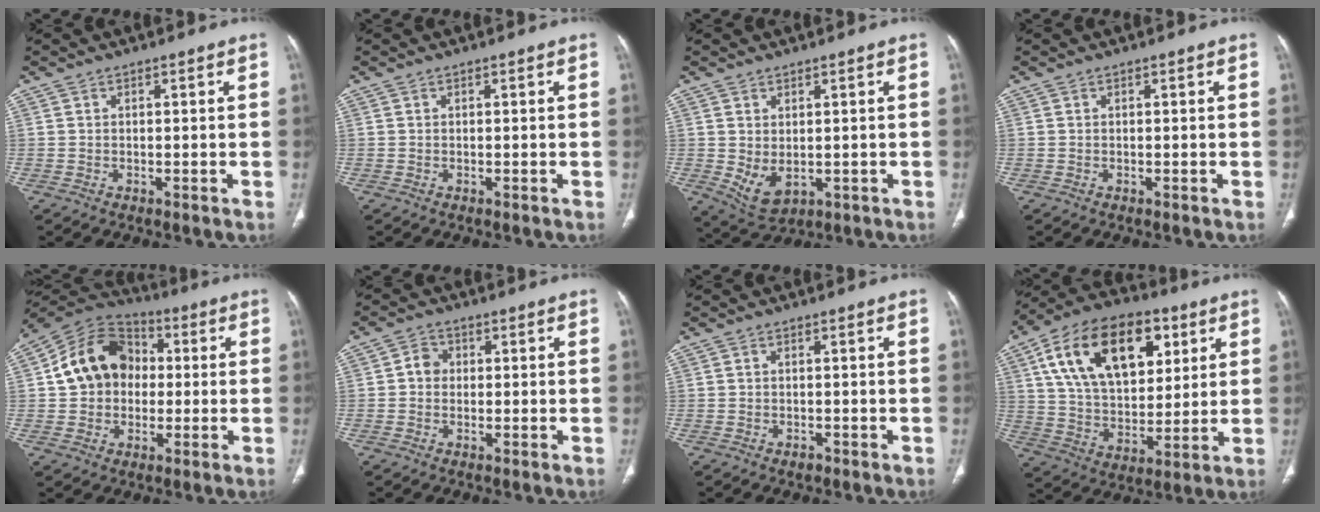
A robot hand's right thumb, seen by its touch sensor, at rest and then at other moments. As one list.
[{"total": 0.0}, {"total": 5.5, "force": [-0.3, 3.4, 4.3], "torque": [-0.074, -0.007, 0.019]}, {"total": 0.0}, {"total": 14.7, "force": [0.9, 12.0, 8.6], "torque": [-0.119, 0.029, 0.005]}, {"total": 3.0, "force": [0.0, 2.7, 1.3], "torque": [-0.007, 0.010, -0.007]}, {"total": 1.1, "force": [-0.7, 0.7, 0.4], "torque": [-0.008, 0.002, -0.010]}, {"total": 24.3, "force": [9.4, 14.3, 17.3], "torque": [-0.274, -0.008, 0.158]}]